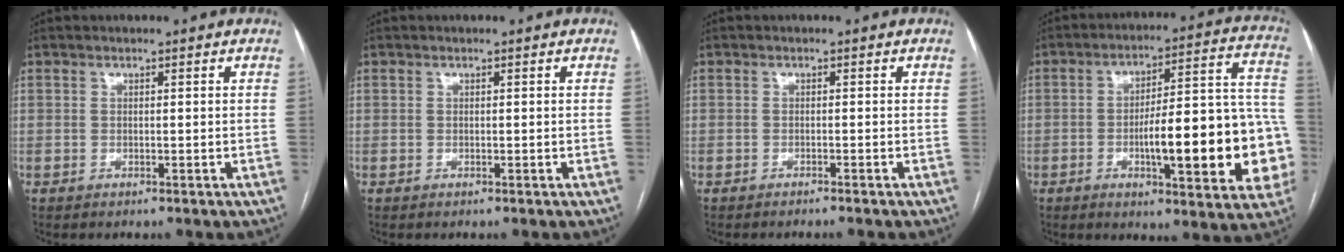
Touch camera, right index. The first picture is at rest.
{"total": 0.0}
{"total": 1.8, "force": [-1.6, -0.4, 0.8], "torque": [-0.007, 0.004, -0.021]}
{"total": 21.4, "force": [-4.9, 4.4, 20.3], "torque": [-0.211, 0.034, -0.056]}